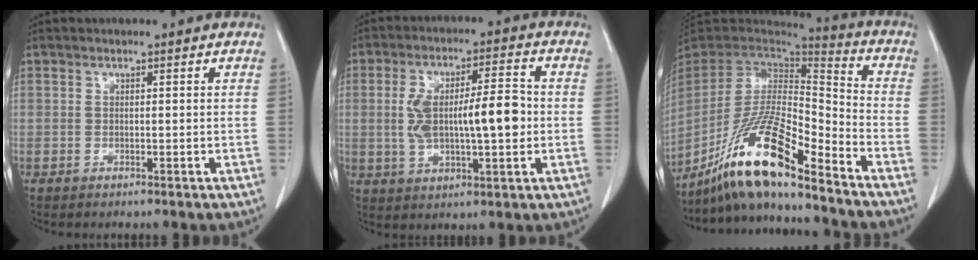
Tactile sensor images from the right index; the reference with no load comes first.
{"total": 11.6, "force": [-0.2, 3.2, 11.2], "torque": [-0.204, 0.020, 0.003]}
{"total": 16.9, "force": [-12.4, 1.4, 11.4], "torque": [-0.222, -0.006, -0.229]}